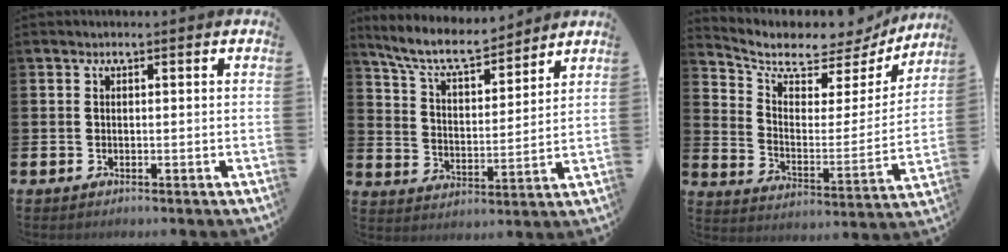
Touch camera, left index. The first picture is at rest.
{"total": 8.5, "force": [7.7, 1.8, 3.1], "torque": [-0.088, -0.043, 0.136]}
{"total": 7.3, "force": [6.6, 2.6, 1.6], "torque": [-0.062, -0.058, 0.108]}